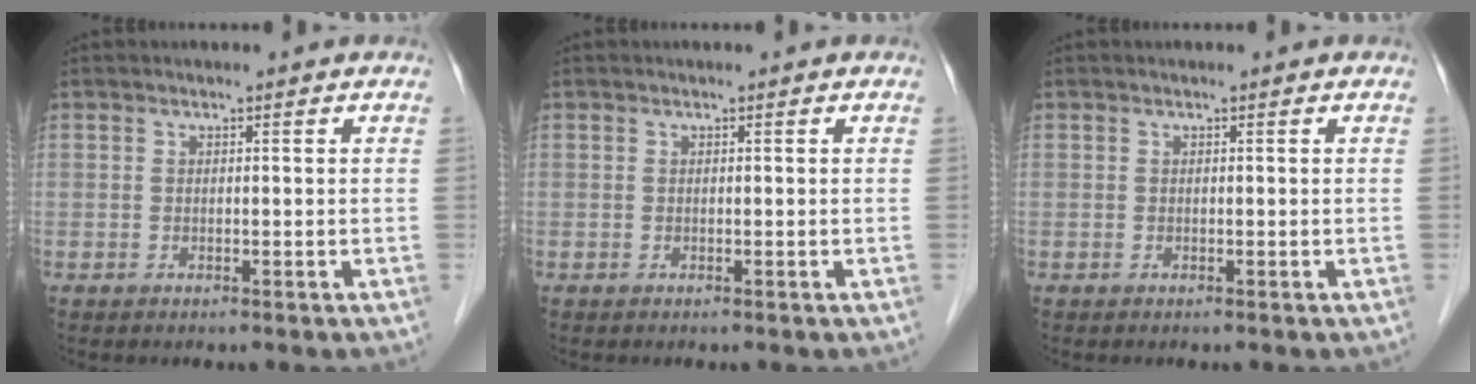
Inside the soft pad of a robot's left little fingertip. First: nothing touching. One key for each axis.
{"total": 0.0}
{"total": 0.0}